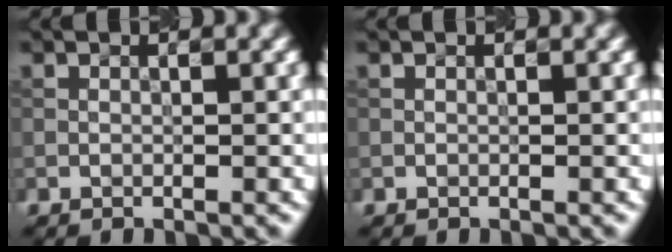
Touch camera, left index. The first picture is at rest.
{"total": 0.0}